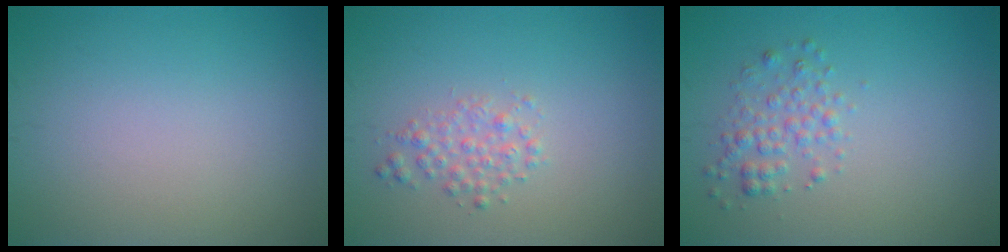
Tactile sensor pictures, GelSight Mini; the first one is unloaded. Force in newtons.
{"total": 1.8, "press": 1.8, "slide": 0.1}
{"total": 2.0, "press": 2.0, "slide": 0.1}